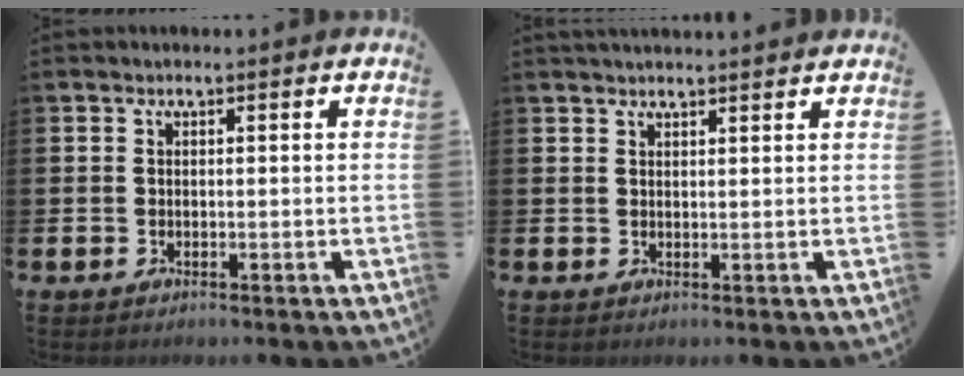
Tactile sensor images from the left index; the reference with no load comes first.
{"total": 1.8, "force": [1.8, 0.0, 0.2], "torque": [-0.001, -0.008, 0.031]}